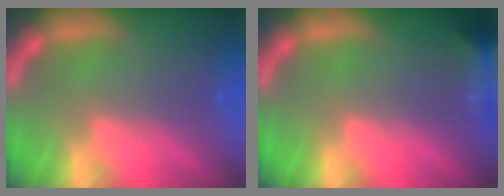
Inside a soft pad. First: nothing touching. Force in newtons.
{"total": 7.9}